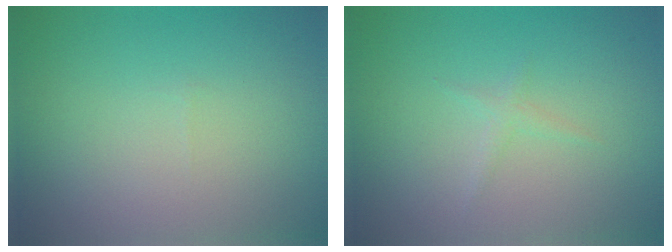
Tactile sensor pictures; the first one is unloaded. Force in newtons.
{"total": 0.8, "press": 0.8, "slide": 0.0}